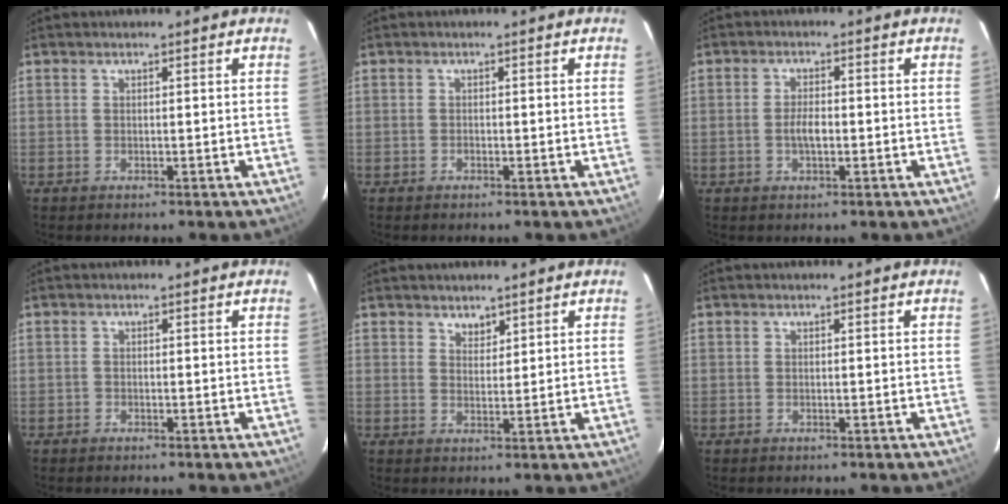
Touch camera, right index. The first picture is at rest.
{"total": 0.0}
{"total": 3.1, "force": [-0.7, 1.3, 2.8], "torque": [-0.053, 0.001, -0.011]}
{"total": 0.6, "force": [-0.4, 0.4, 0.1], "torque": [-0.002, 0.000, -0.008]}
{"total": 2.1, "force": [1.7, 1.1, 0.5], "torque": [-0.004, 0.001, 0.031]}
{"total": 0.0}